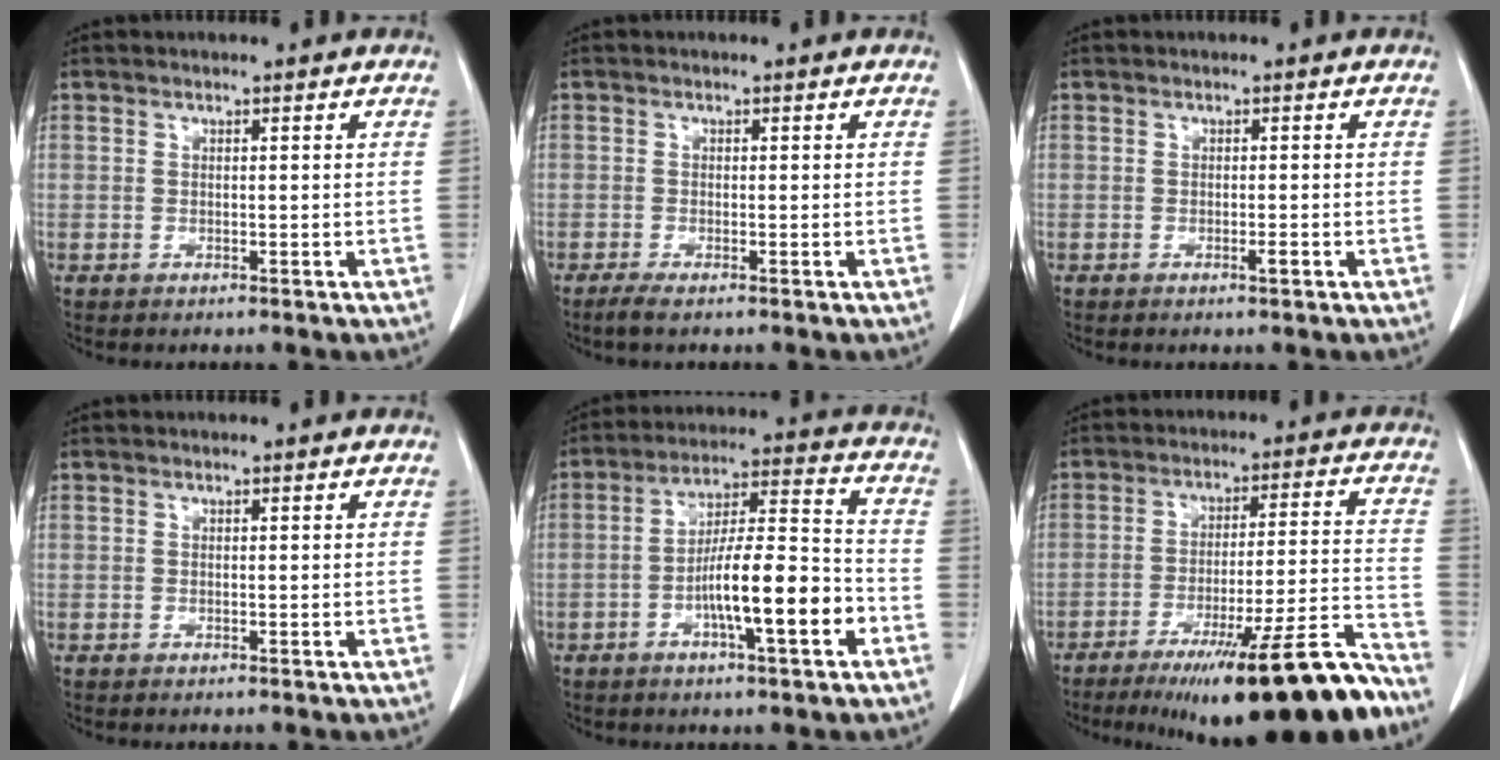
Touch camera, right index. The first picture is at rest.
{"total": 1.5, "force": [-1.0, 0.0, 1.0], "torque": [-0.028, -0.006, -0.023]}
{"total": 1.0, "force": [-0.5, 0.0, 0.8], "torque": [-0.017, -0.001, -0.007]}
{"total": 0.0}
{"total": 12.5, "force": [-4.6, 1.5, 11.6], "torque": [-0.197, 0.012, -0.075]}
{"total": 20.4, "force": [-15.0, 0.8, 13.7], "torque": [-0.146, 0.003, -0.231]}